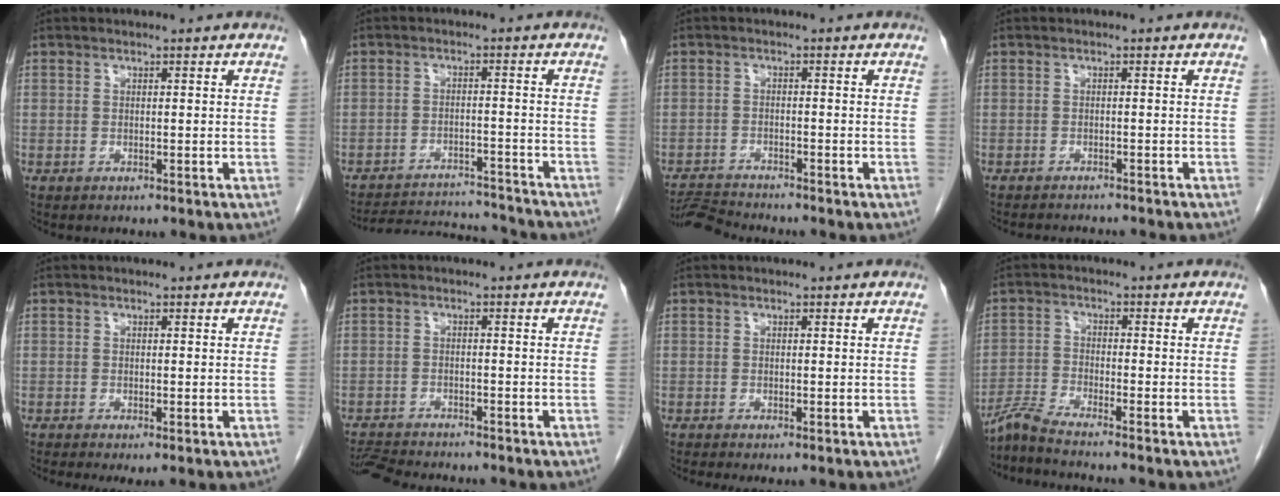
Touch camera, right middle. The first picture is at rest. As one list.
[{"total": 11.5, "force": [-11.4, 0.5, 1.3], "torque": [-0.021, 0.002, -0.166]}, {"total": 4.1, "force": [-4.0, -0.9, 0.0], "torque": [0.001, -0.016, -0.071]}, {"total": 6.6, "force": [-6.1, 0.6, 2.3], "torque": [-0.021, -0.009, -0.075]}, {"total": 1.7, "force": [-0.6, 0.4, 1.6], "torque": [-0.024, -0.007, -0.002]}, {"total": 5.5, "force": [-5.4, 0.3, 1.2], "torque": [-0.018, -0.015, -0.088]}, {"total": 1.1, "force": [-0.5, 0.2, 1.0], "torque": [-0.016, -0.004, -0.003]}, {"total": 4.3, "force": [-3.9, -1.5, 0.9], "torque": [-0.033, -0.020, -0.082]}]